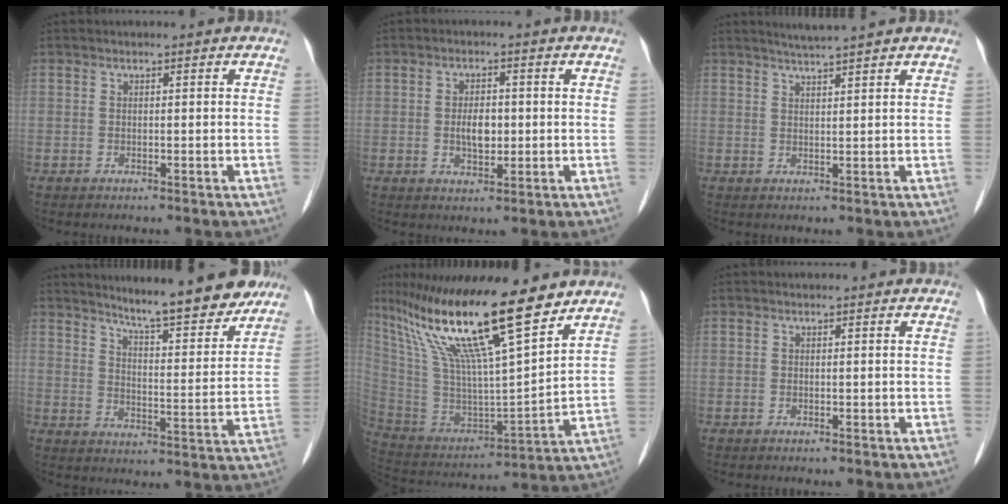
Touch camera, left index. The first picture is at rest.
{"total": 3.8, "force": [-0.1, 2.0, 3.3], "torque": [-0.063, 0.002, 0.001]}
{"total": 3.9, "force": [3.4, -0.7, 1.6], "torque": [-0.027, 0.012, 0.060]}
{"total": 14.3, "force": [12.8, 1.3, 6.3], "torque": [-0.088, -0.016, 0.179]}
{"total": 22.1, "force": [15.6, 2.2, 15.5], "torque": [-0.292, 0.006, 0.286]}
{"total": 0.0}